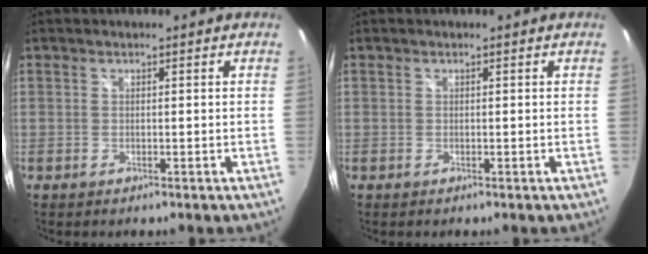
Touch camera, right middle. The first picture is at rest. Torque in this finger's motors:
{"motor_torque": [0.01, 0.01, 0.00, 0.00]}